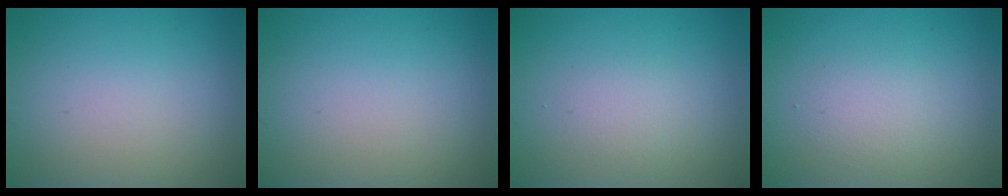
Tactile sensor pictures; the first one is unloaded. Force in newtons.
{"total": 0.0}
{"total": 1.3, "press": 1.3, "slide": 0.1}
{"total": 1.7, "press": 1.7, "slide": 0.1}